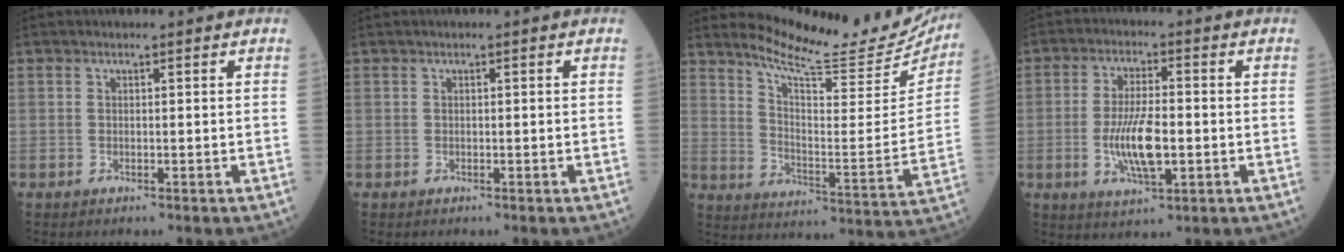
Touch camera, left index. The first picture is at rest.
{"total": 0.0}
{"total": 19.6, "force": [18.5, 2.3, 6.1], "torque": [-0.099, -0.079, 0.241]}
{"total": 8.1, "force": [-1.6, 2.3, 7.6], "torque": [-0.156, -0.006, -0.029]}